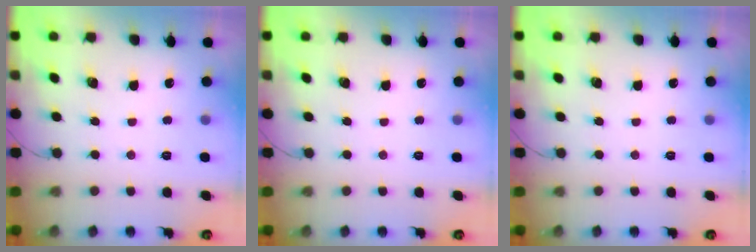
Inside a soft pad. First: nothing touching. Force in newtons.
{"total": 0.0}
{"total": 0.0}